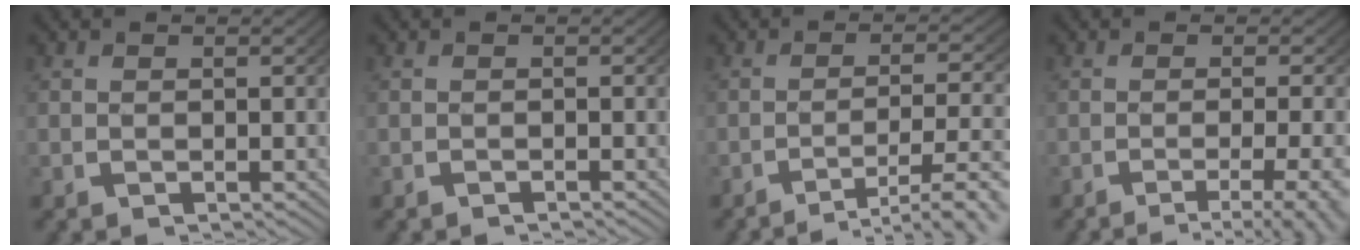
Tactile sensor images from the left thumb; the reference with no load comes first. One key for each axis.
{"total": 0.6, "fx": -0.6, "fy": 0.1, "fz": 0.1, "tx": -0.001, "ty": -0.001, "tz": -0.011}
{"total": 6.2, "fx": -3.6, "fy": 2.5, "fz": 4.3, "tx": -0.071, "ty": -0.012, "tz": -0.048}
{"total": 6.9, "fx": -5.1, "fy": 2.2, "fz": 4.1, "tx": -0.060, "ty": -0.015, "tz": -0.070}